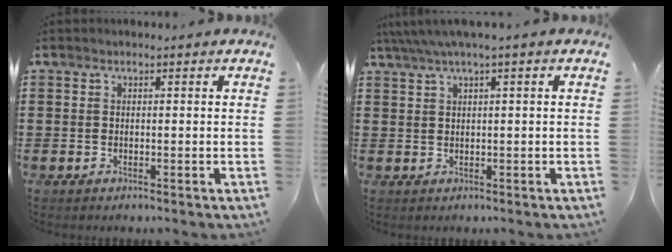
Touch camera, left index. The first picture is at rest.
{"total": 2.0, "force": [0.8, -0.1, 1.9], "torque": [-0.035, -0.002, 0.014]}